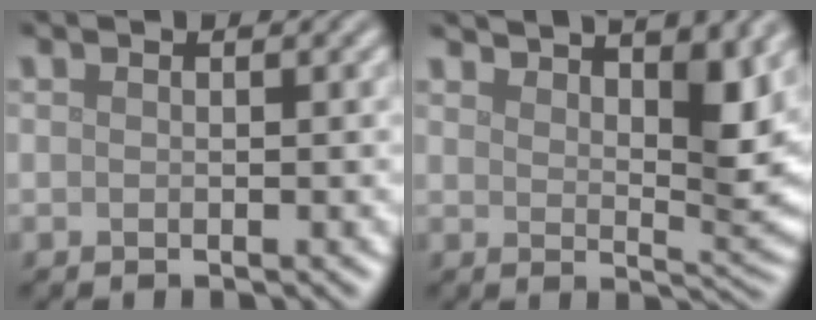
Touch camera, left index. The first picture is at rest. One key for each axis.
{"total": 7.0, "fx": 5.1, "fy": 1.7, "fz": 4.4, "tx": -0.061, "ty": 0.003, "tz": 0.088}